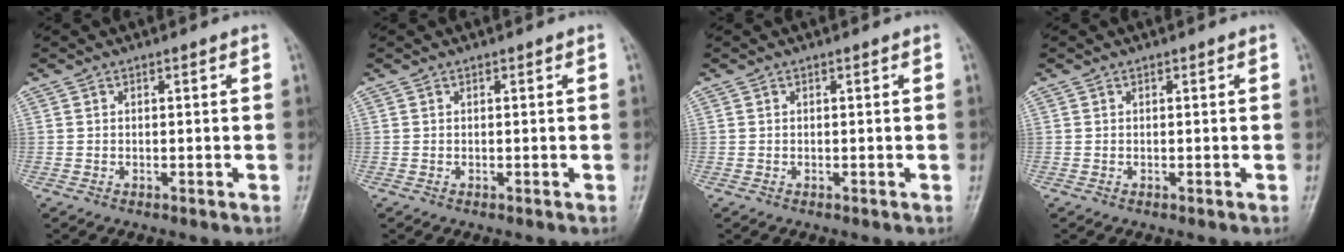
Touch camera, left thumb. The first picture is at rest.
{"total": 0.0}
{"total": 0.0}
{"total": 0.0}